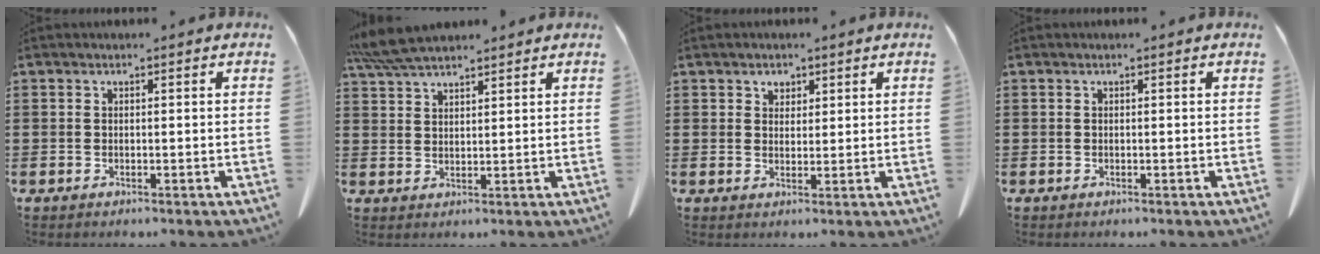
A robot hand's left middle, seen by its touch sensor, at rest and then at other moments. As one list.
[{"total": 5.6, "force": [4.9, 1.0, 2.6], "torque": [-0.064, -0.010, 0.094]}, {"total": 1.9, "force": [1.5, 1.2, 0.3], "torque": [-0.002, 0.001, 0.027]}, {"total": 0.0}]